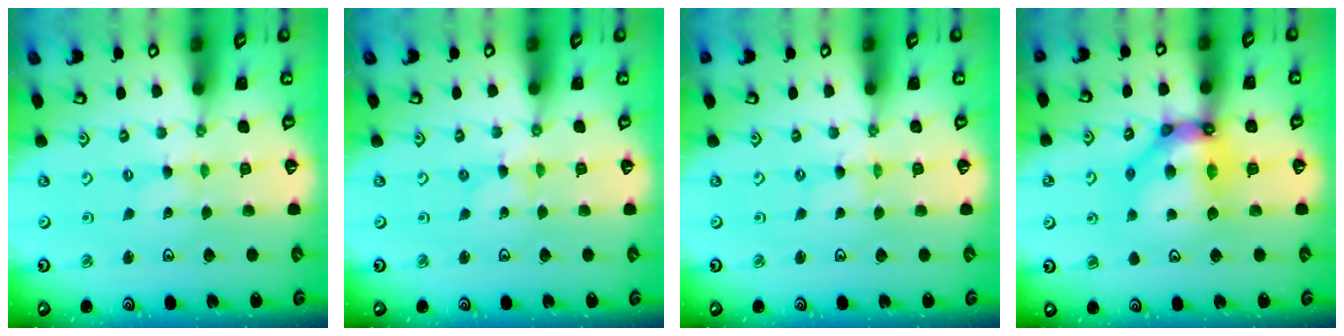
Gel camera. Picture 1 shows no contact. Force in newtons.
{"total": 0.8, "press": 0.8, "slide": 0.1}
{"total": 0.0}
{"total": 12.4, "press": 12.3, "slide": 1.5}